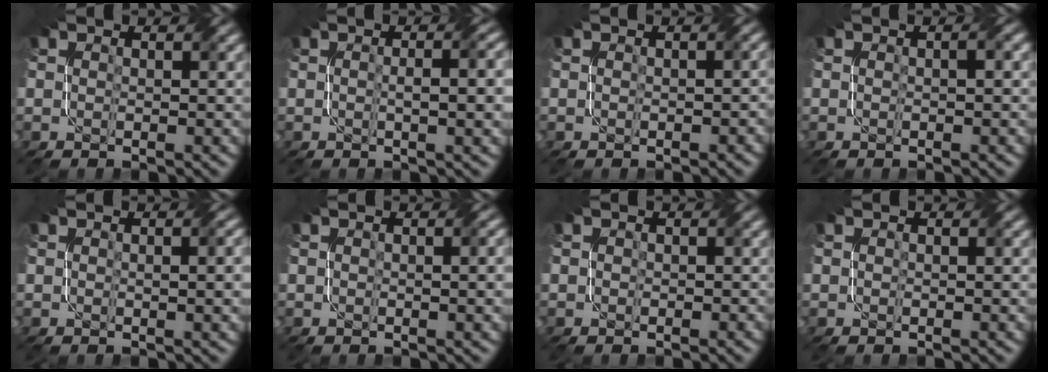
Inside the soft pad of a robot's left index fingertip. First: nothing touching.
{"total": 3.8, "force": [0.0, 1.2, 3.6], "torque": [-0.044, 0.008, -0.001]}
{"total": 0.8, "force": [-0.1, 0.4, 0.6], "torque": [-0.008, 0.000, -0.001]}
{"total": 0.7, "force": [-0.1, 0.0, 0.6], "torque": [-0.012, 0.005, -0.001]}
{"total": 2.2, "force": [0.3, 0.7, 2.0], "torque": [-0.027, 0.002, 0.006]}
{"total": 1.8, "force": [0.4, 0.6, 1.7], "torque": [-0.022, 0.003, 0.007]}
{"total": 0.7, "force": [0.2, 0.7, 0.0], "torque": [0.005, -0.002, -0.003]}
{"total": 0.5, "force": [0.3, 0.3, 0.3], "torque": [-0.002, 0.001, 0.005]}